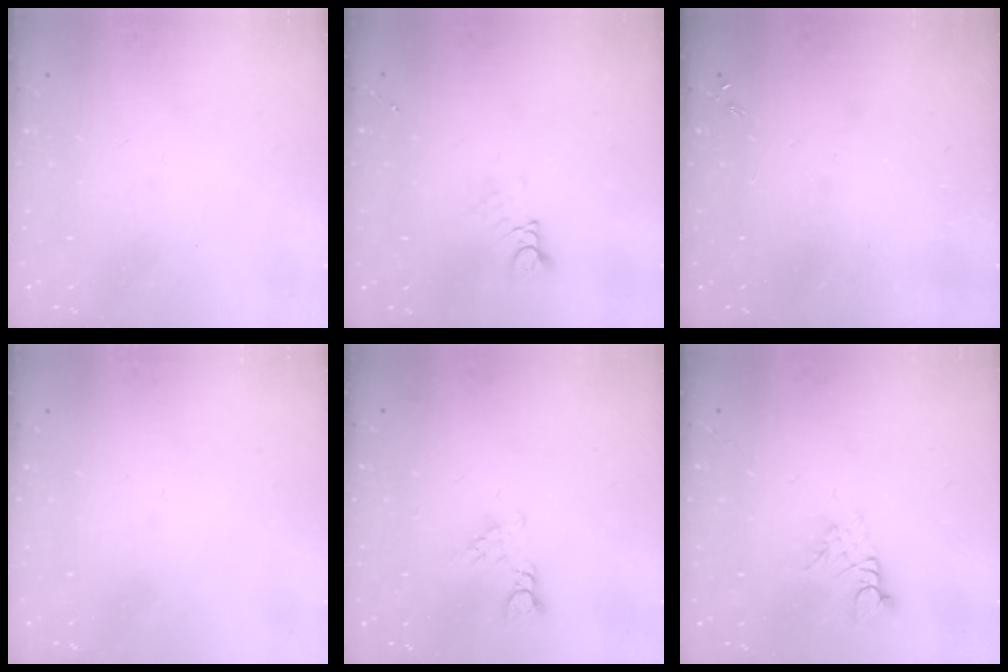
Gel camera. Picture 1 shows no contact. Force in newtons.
{"total": 2.9, "press": 2.9, "slide": 0.2}
{"total": 0.0}
{"total": 0.0}
{"total": 3.7, "press": 3.7, "slide": 0.5}
{"total": 2.3, "press": 2.3, "slide": 0.2}